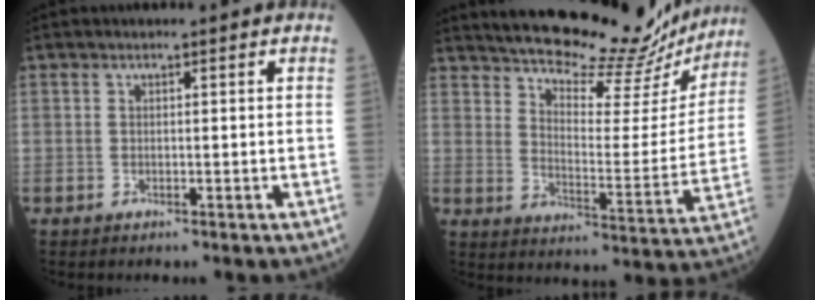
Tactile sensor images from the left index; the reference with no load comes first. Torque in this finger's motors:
{"motor_torque": [0.87, -1.27, 0.34, 0.03]}